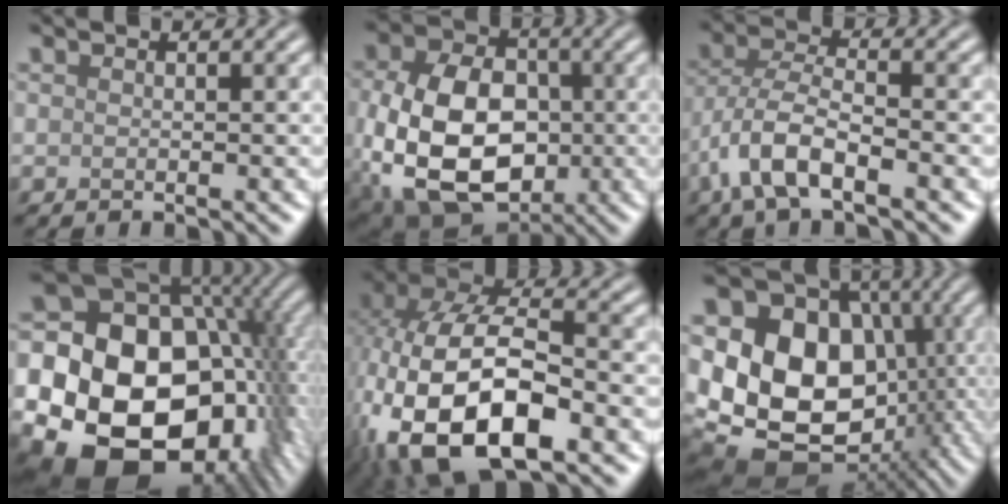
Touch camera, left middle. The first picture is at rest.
{"total": 13.6, "force": [-2.1, 9.3, 9.6], "torque": [-0.196, -0.028, -0.030]}
{"total": 6.3, "force": [-3.0, 2.6, 4.9], "torque": [-0.103, 0.000, -0.068]}
{"total": 22.5, "force": [-2.2, 17.4, 14.1], "torque": [-0.236, 0.000, -0.049]}
{"total": 14.8, "force": [-4.8, 8.1, 11.4], "torque": [-0.235, -0.019, -0.085]}
{"total": 15.1, "force": [-0.6, 12.0, 9.1], "torque": [-0.153, -0.012, -0.008]}